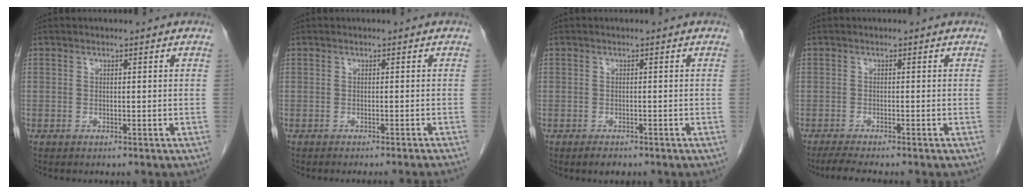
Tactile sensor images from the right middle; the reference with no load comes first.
{"total": 5.3, "force": [-4.9, -0.8, 1.9], "torque": [-0.011, -0.010, -0.057]}
{"total": 1.7, "force": [-1.3, 0.7, 0.9], "torque": [-0.020, -0.004, -0.015]}
{"total": 5.1, "force": [-4.3, 0.4, 2.7], "torque": [-0.044, -0.014, -0.066]}